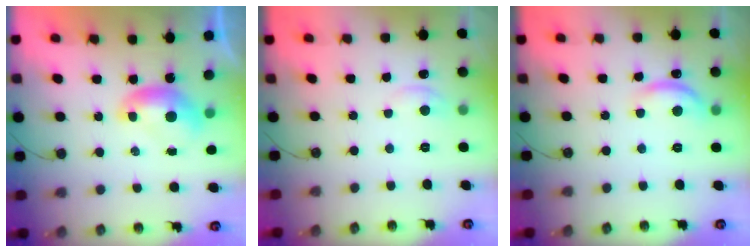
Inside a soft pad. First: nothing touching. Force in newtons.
{"total": 1.5, "press": 1.4, "slide": 0.5}
{"total": 4.4, "press": 4.3, "slide": 0.7}